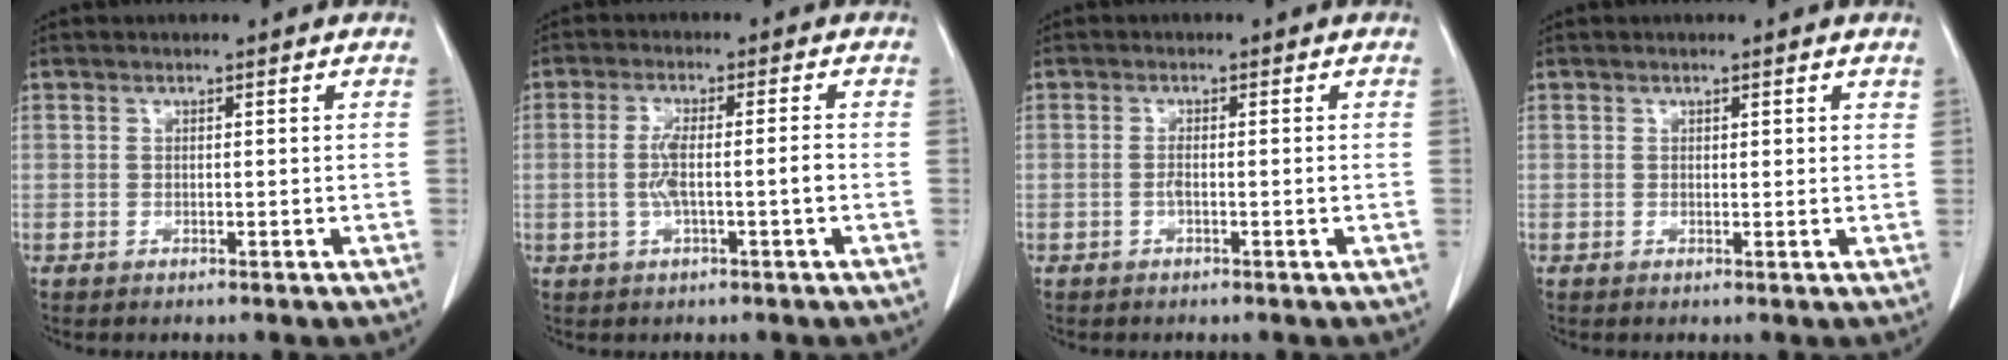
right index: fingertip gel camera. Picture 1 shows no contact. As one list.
[{"total": 5.1, "force": [-0.9, 0.4, 5.0], "torque": [-0.102, 0.006, -0.014]}, {"total": 1.4, "force": [-0.4, 0.1, 1.3], "torque": [-0.023, 0.000, -0.008]}, {"total": 0.8, "force": [0.6, 0.4, 0.4], "torque": [-0.001, -0.003, 0.005]}]